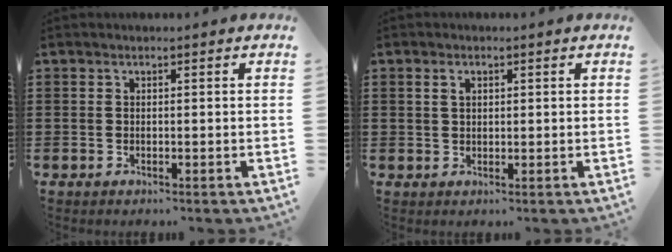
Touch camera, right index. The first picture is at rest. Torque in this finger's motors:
{"motor_torque": [-0.20, -0.17, 0.00, -0.01]}